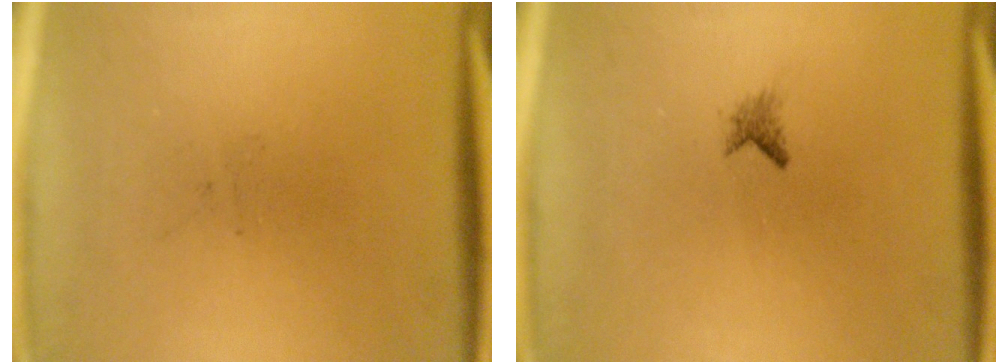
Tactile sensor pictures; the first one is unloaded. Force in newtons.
{"total": 0.9}